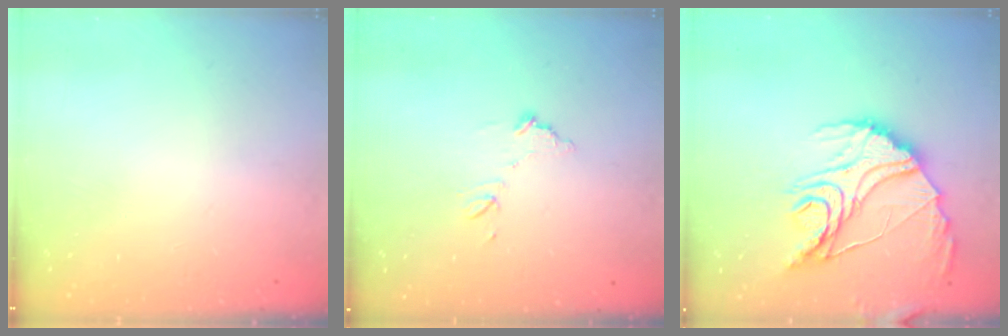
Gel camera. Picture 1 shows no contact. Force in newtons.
{"total": 7.9, "press": 7.9, "slide": 0.5}
{"total": 19.3, "press": 19.2, "slide": 2.0}